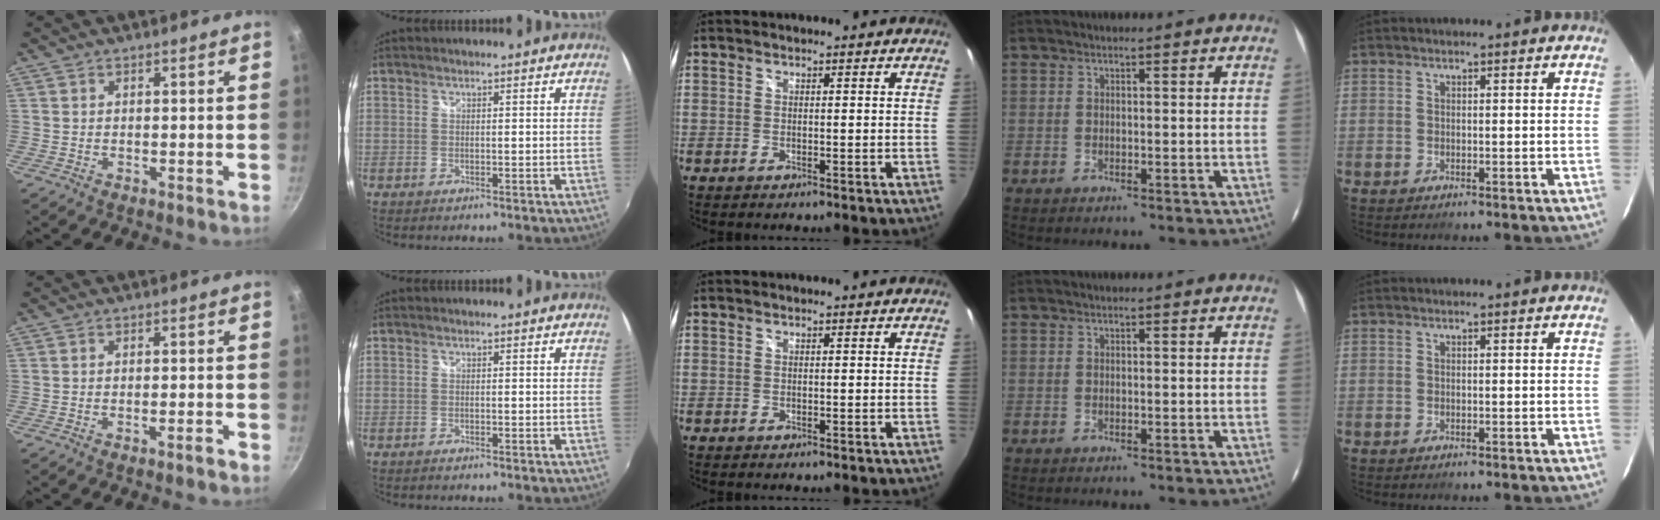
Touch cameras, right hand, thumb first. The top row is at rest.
{"thumb": {"total": 1.6, "force": [-1.2, 0.0, 1.1], "torque": [-0.022, 0.013, -0.017]}, "index": {"total": 0.8, "force": [-0.7, 0.3, 0.2], "torque": [-0.009, -0.002, -0.015]}}